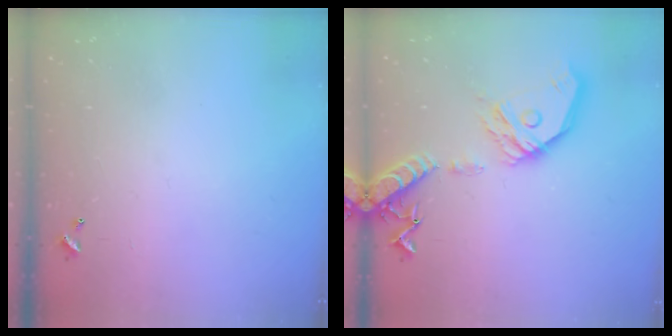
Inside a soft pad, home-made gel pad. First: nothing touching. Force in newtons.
{"total": 20.0, "press": 19.7, "slide": 3.5}